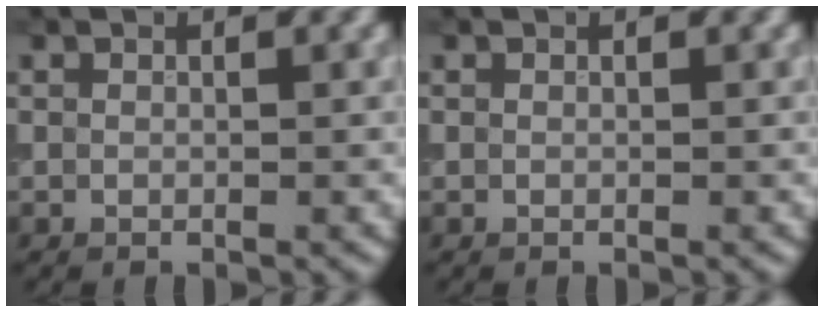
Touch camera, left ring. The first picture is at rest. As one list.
[{"total": 0.0}]